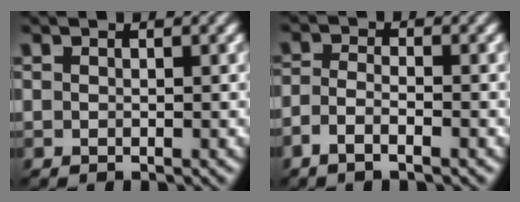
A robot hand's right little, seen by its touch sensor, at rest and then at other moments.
{"total": 2.5, "force": [-1.7, 0.7, 1.7], "torque": [-0.036, -0.013, -0.027]}